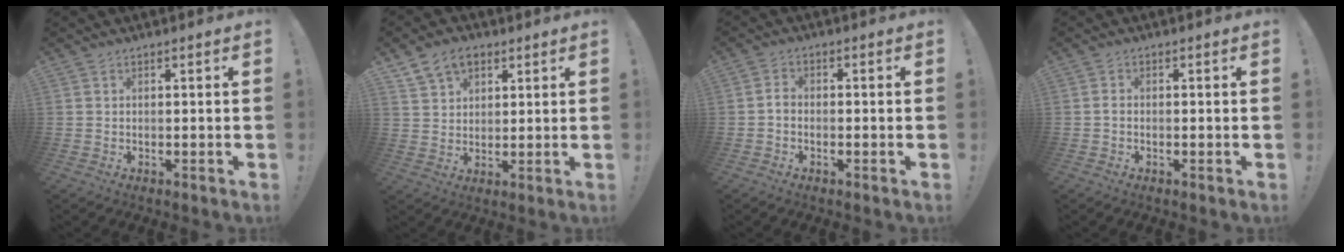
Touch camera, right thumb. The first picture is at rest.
{"total": 8.1, "force": [4.7, 5.6, 3.5], "torque": [-0.055, -0.016, 0.091]}
{"total": 2.1, "force": [-1.2, 1.1, 1.3], "torque": [-0.024, 0.009, -0.021]}
{"total": 0.9, "force": [-0.7, 0.3, 0.5], "torque": [-0.013, 0.004, -0.012]}